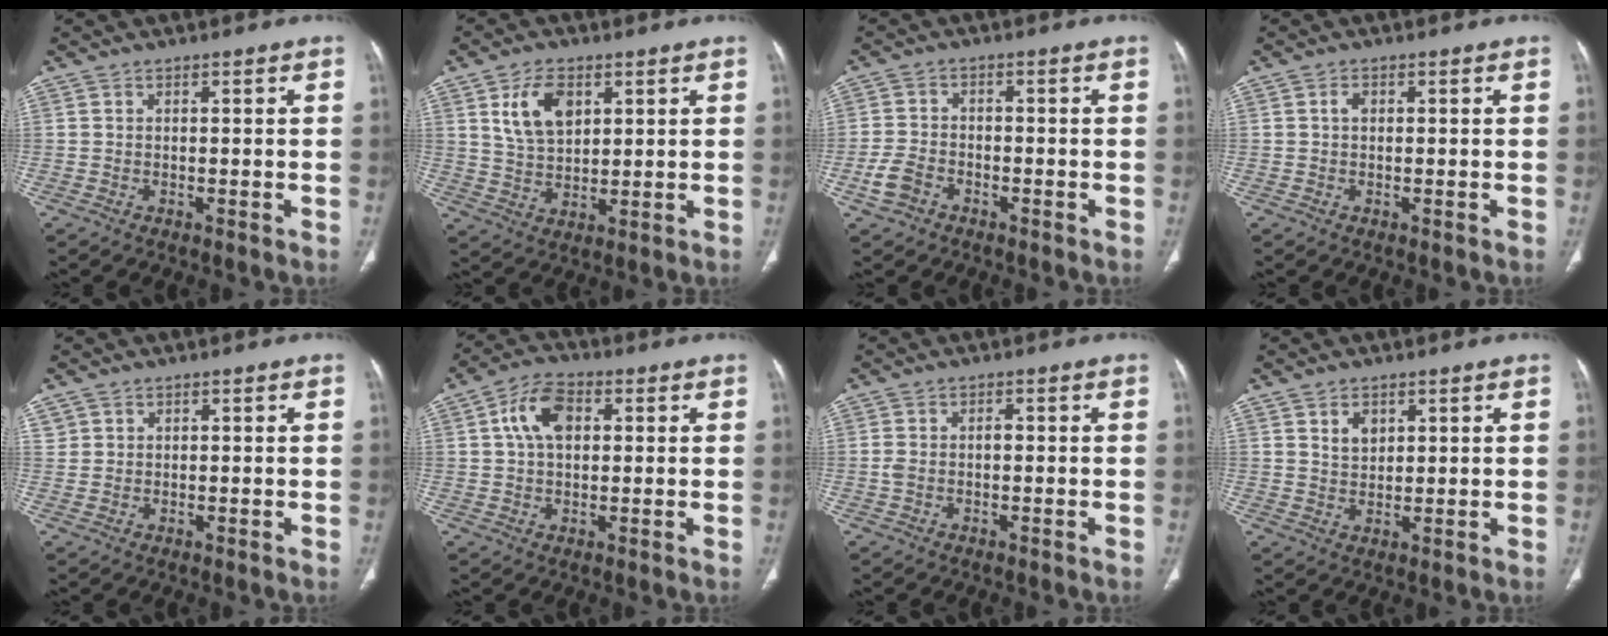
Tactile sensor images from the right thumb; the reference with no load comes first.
{"total": 8.8, "force": [3.6, 5.4, 5.9], "torque": [-0.091, -0.014, 0.074]}
{"total": 4.7, "force": [-2.5, 3.2, 2.4], "torque": [-0.050, 0.018, -0.046]}
{"total": 1.1, "force": [0.1, 0.7, 0.8], "torque": [-0.011, 0.002, -0.002]}
{"total": 1.5, "force": [0.6, 1.4, 0.1], "torque": [0.015, -0.001, 0.007]}
{"total": 8.4, "force": [2.0, 5.4, 6.2], "torque": [-0.106, 0.013, 0.030]}
{"total": 2.2, "force": [-0.3, 1.3, 1.7], "torque": [-0.044, 0.010, -0.007]}
{"total": 3.5, "force": [1.7, 2.3, 2.0], "torque": [-0.023, -0.014, 0.036]}